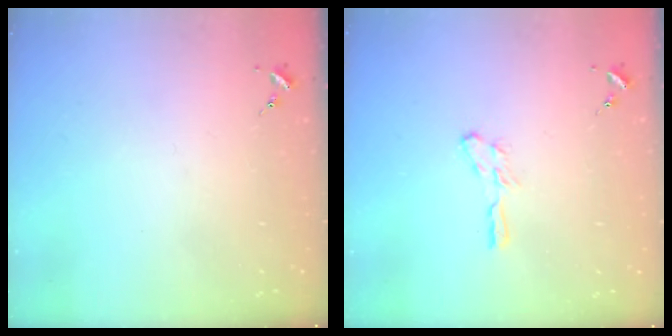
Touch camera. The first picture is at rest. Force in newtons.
{"total": 4.4, "press": 4.3, "slide": 0.3}